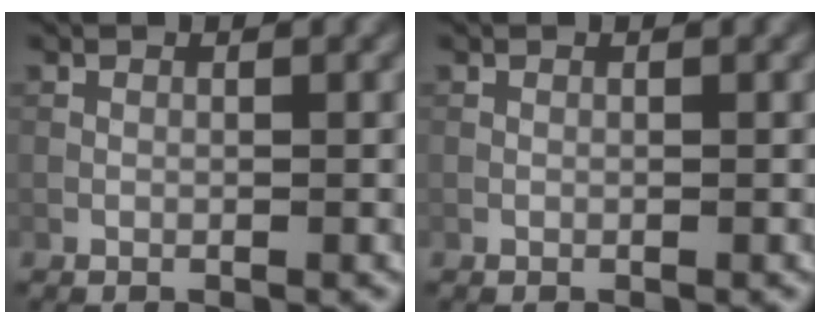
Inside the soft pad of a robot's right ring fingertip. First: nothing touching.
{"total": 0.0}